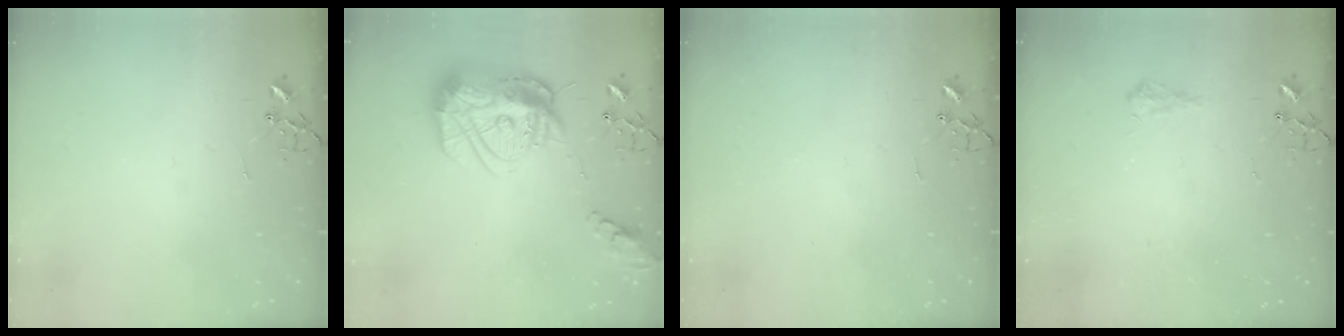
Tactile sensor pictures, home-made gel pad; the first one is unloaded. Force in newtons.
{"total": 18.8, "press": 18.8, "slide": 1.8}
{"total": 0.0}
{"total": 6.2, "press": 6.2, "slide": 0.9}